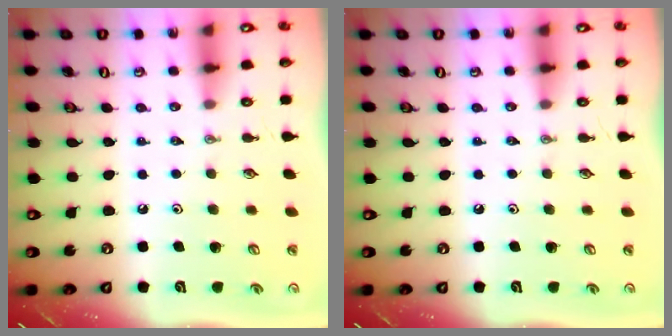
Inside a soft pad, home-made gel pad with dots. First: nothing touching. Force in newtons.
{"total": 0.0}